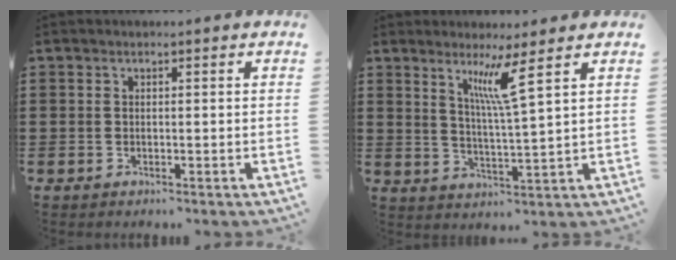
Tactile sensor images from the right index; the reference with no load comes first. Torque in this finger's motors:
{"motor_torque": [0.41, 0.37, 0.50, 0.06]}